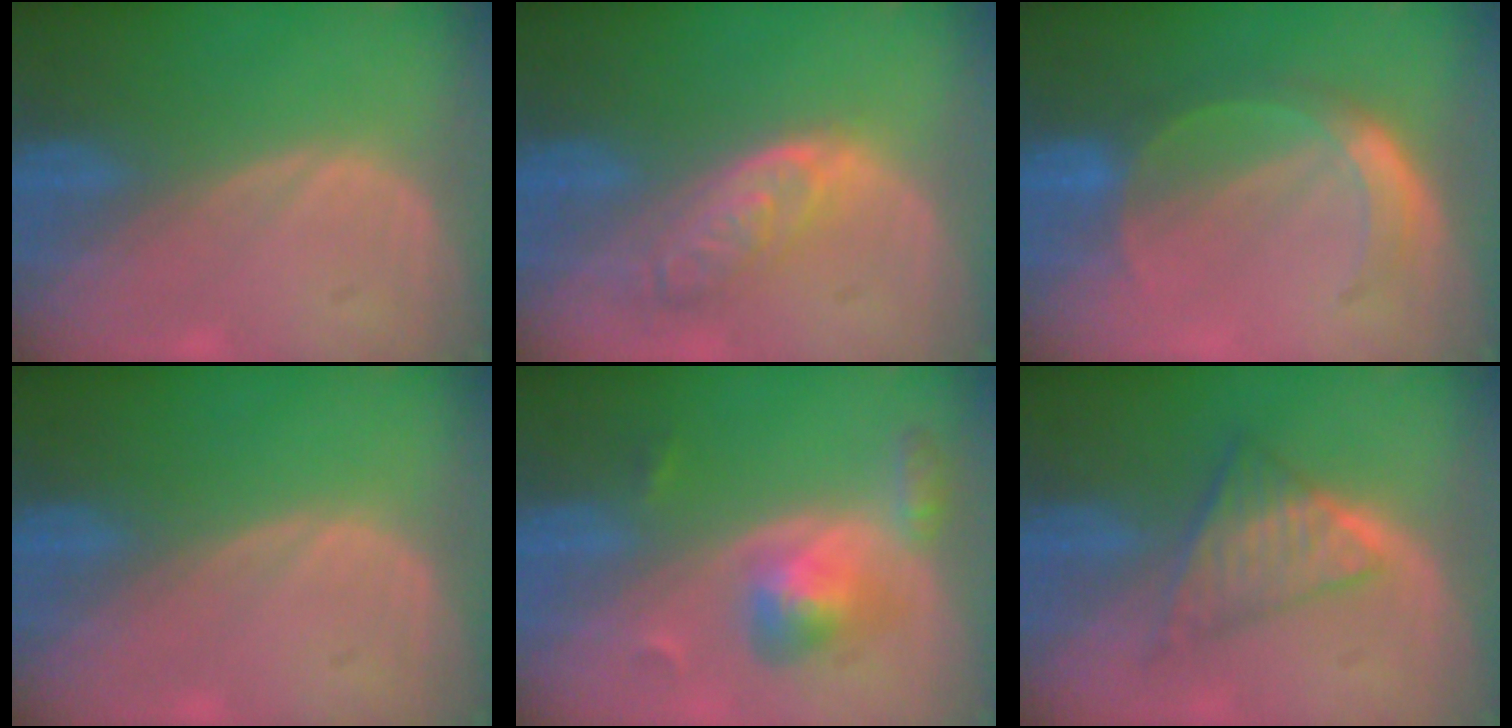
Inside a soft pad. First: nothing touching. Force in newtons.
{"total": 6.3, "press": 5.7, "slide": 2.7}
{"total": 6.0, "press": 5.2, "slide": 3.1}
{"total": 0.0}
{"total": 5.2, "press": 5.2, "slide": 0.4}
{"total": 6.5, "press": 5.8, "slide": 2.9}